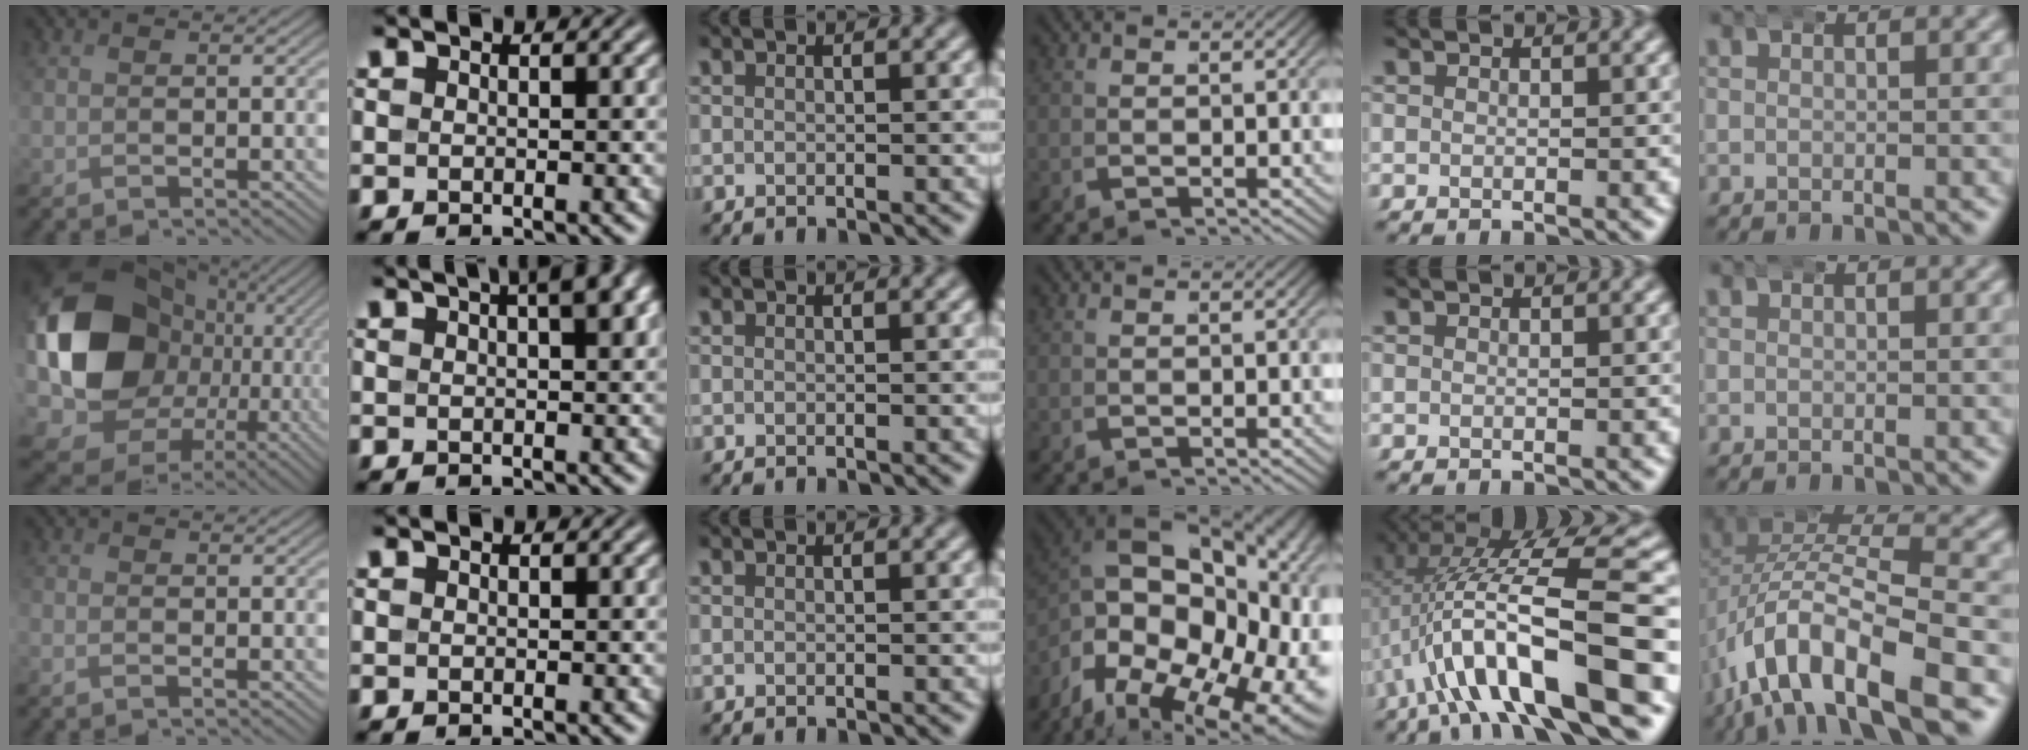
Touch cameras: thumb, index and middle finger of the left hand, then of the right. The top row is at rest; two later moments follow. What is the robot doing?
{"motion": "wrap", "object": "bandana"}